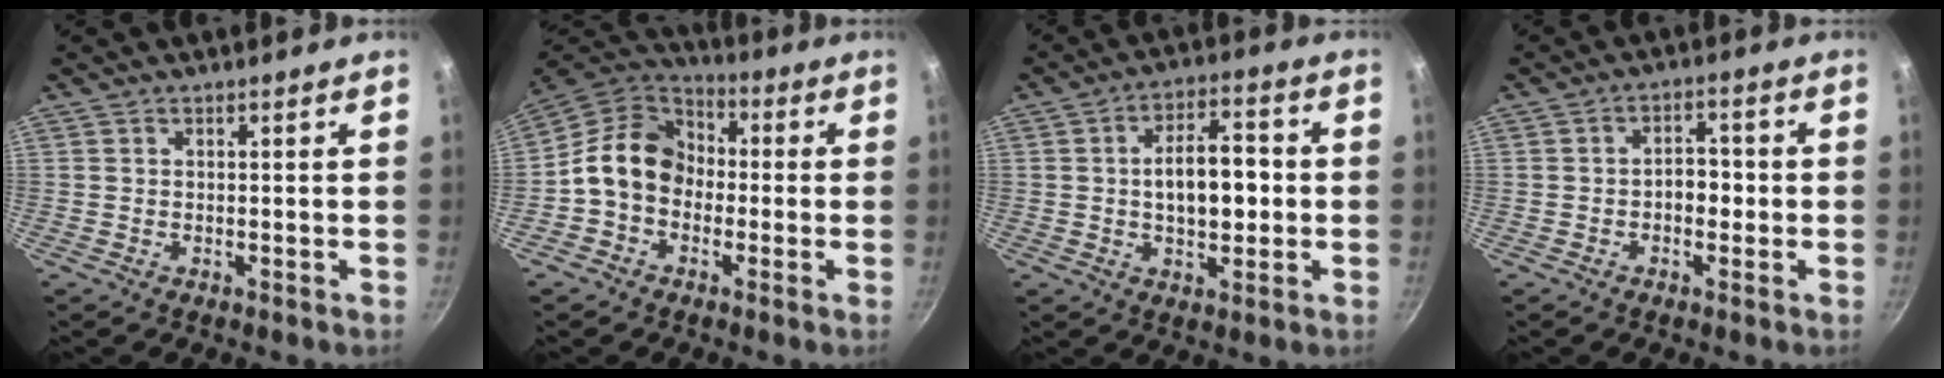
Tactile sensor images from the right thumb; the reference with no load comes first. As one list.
[{"total": 13.1, "force": [-1.1, 10.6, 7.7], "torque": [-0.099, 0.042, -0.040]}, {"total": 10.8, "force": [-0.3, 5.8, 9.1], "torque": [-0.116, 0.019, -0.008]}, {"total": 4.1, "force": [-0.8, 2.8, 2.9], "torque": [-0.018, 0.016, -0.016]}]